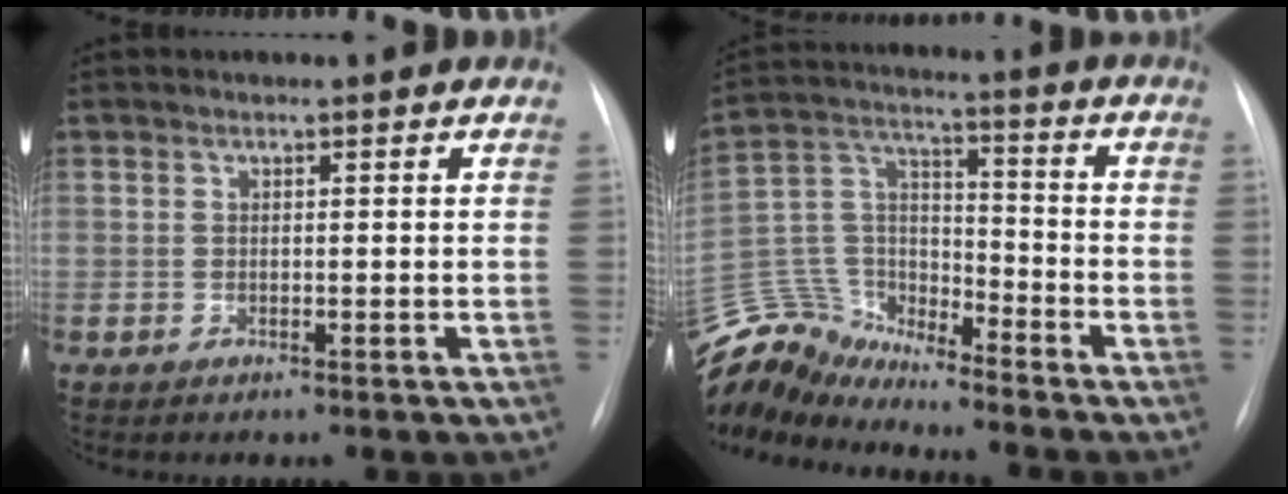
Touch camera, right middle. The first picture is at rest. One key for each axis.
{"total": 12.9, "fx": -12.8, "fy": 2.0, "fz": 0.7, "tx": -0.022, "ty": 0.055, "tz": -0.245}